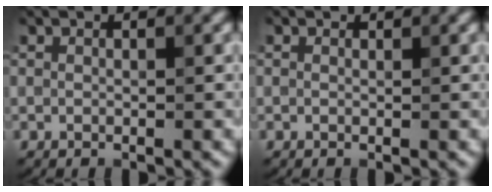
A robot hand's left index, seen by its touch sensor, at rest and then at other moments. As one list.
[{"total": 0.0}]